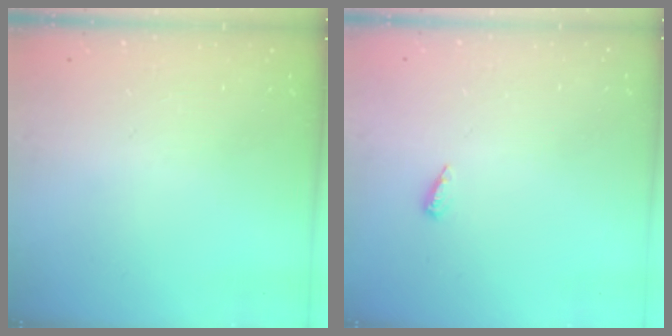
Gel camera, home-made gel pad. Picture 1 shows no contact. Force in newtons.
{"total": 6.0, "press": 6.0, "slide": 0.6}